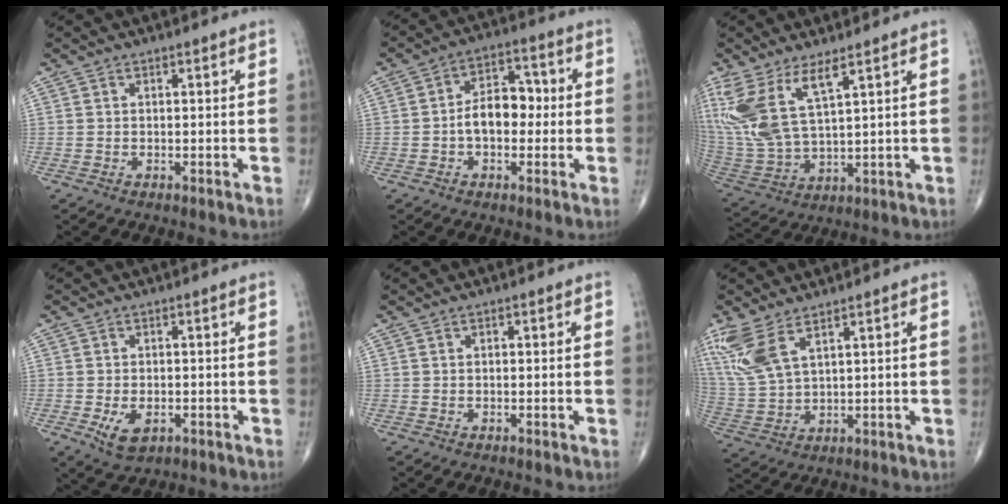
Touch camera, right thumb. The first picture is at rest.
{"total": 8.6, "force": [-0.8, 5.6, 6.5], "torque": [-0.082, 0.030, -0.024]}
{"total": 14.1, "force": [7.1, 4.7, 11.2], "torque": [-0.260, -0.031, 0.159]}
{"total": 5.2, "force": [-1.6, 3.1, 3.8], "torque": [-0.063, -0.004, -0.019]}
{"total": 0.6, "force": [0.1, 0.3, 0.5], "torque": [-0.012, 0.002, 0.003]}
{"total": 10.1, "force": [5.9, 3.8, 7.2], "torque": [-0.175, -0.015, 0.137]}